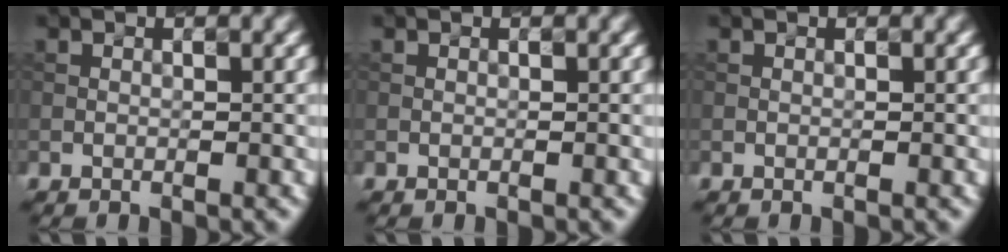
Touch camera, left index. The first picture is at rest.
{"total": 0.0}
{"total": 0.0}